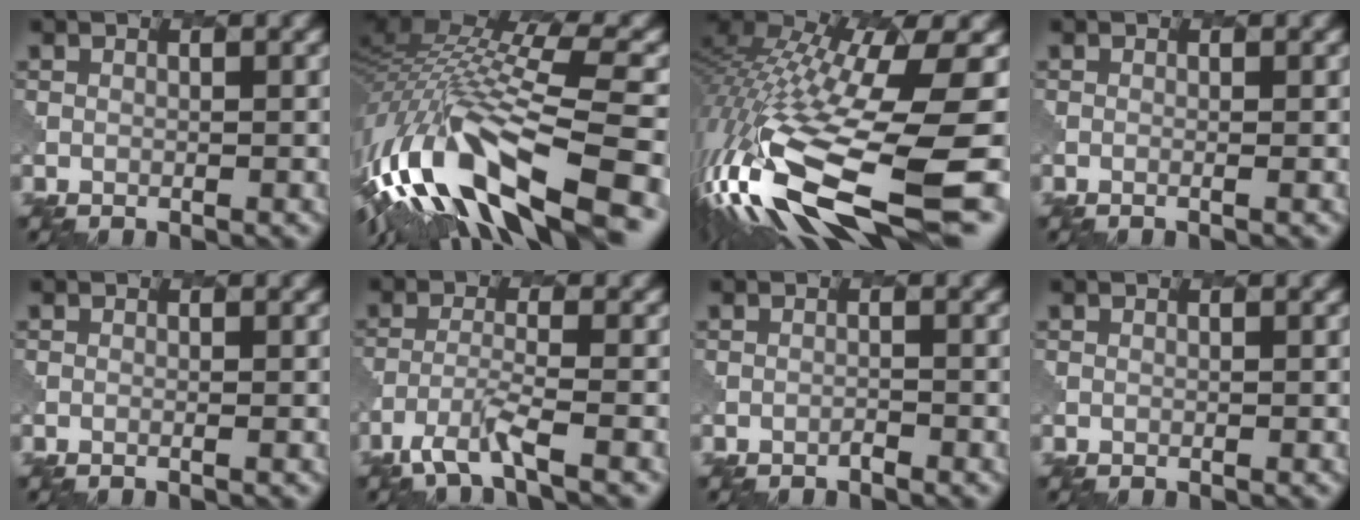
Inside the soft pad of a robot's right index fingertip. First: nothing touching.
{"total": 14.2, "force": [-4.3, 4.3, 12.8], "torque": [-0.267, 0.021, -0.077]}
{"total": 16.5, "force": [-3.9, 5.1, 15.2], "torque": [-0.344, -0.023, -0.051]}
{"total": 0.9, "force": [0.0, 0.4, 0.7], "torque": [0.001, 0.001, -0.011]}
{"total": 0.6, "force": [0.1, 0.3, 0.5], "torque": [0.001, 0.002, -0.007]}
{"total": 3.6, "force": [-2.7, 0.3, 2.4], "torque": [-0.053, -0.003, -0.064]}
{"total": 0.5, "force": [-0.3, -0.2, -0.4], "torque": [0.003, 0.003, -0.012]}
{"total": 0.0}